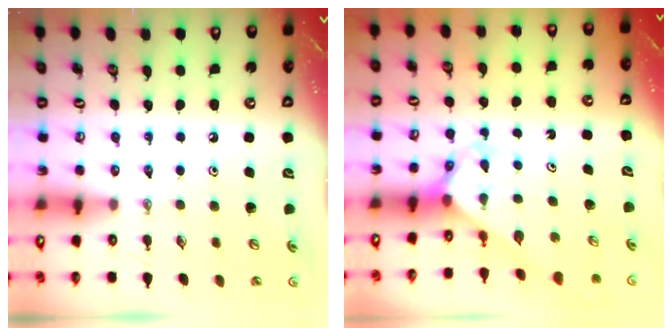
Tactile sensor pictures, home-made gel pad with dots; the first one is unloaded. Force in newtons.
{"total": 2.6, "press": 2.6, "slide": 0.2}